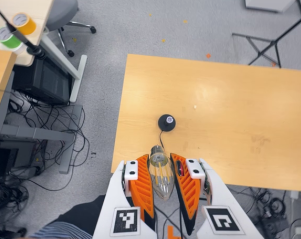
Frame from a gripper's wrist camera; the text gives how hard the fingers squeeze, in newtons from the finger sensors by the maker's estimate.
{"total": 22.7, "left": 24.6, "right": 20.9}